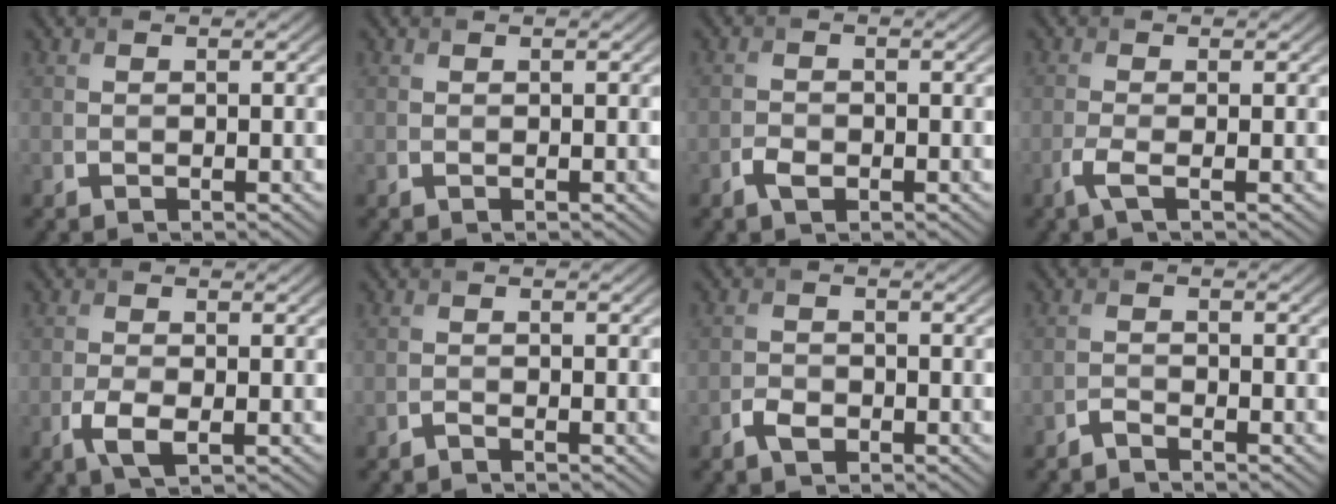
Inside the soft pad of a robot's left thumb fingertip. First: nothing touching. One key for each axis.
{"total": 0.0}
{"total": 1.8, "fx": -1.0, "fy": 1.1, "fz": 1.1, "tx": -0.023, "ty": -0.002, "tz": -0.021}
{"total": 2.4, "fx": -1.1, "fy": 0.4, "fz": 2.1, "tx": -0.049, "ty": 0.001, "tz": -0.031}
{"total": 3.2, "fx": -1.2, "fy": 1.4, "fz": 2.7, "tx": -0.062, "ty": -0.007, "tz": -0.025}
{"total": 0.7, "fx": -0.6, "fy": 0.1, "fz": 0.3, "tx": -0.006, "ty": 0.000, "tz": -0.013}
{"total": 2.1, "fx": -1.3, "fy": 1.3, "fz": 1.1, "tx": -0.023, "ty": 0.000, "tz": -0.027}
{"total": 1.2, "fx": -1.2, "fy": 0.1, "fz": 0.4, "tx": -0.008, "ty": 0.002, "tz": -0.030}